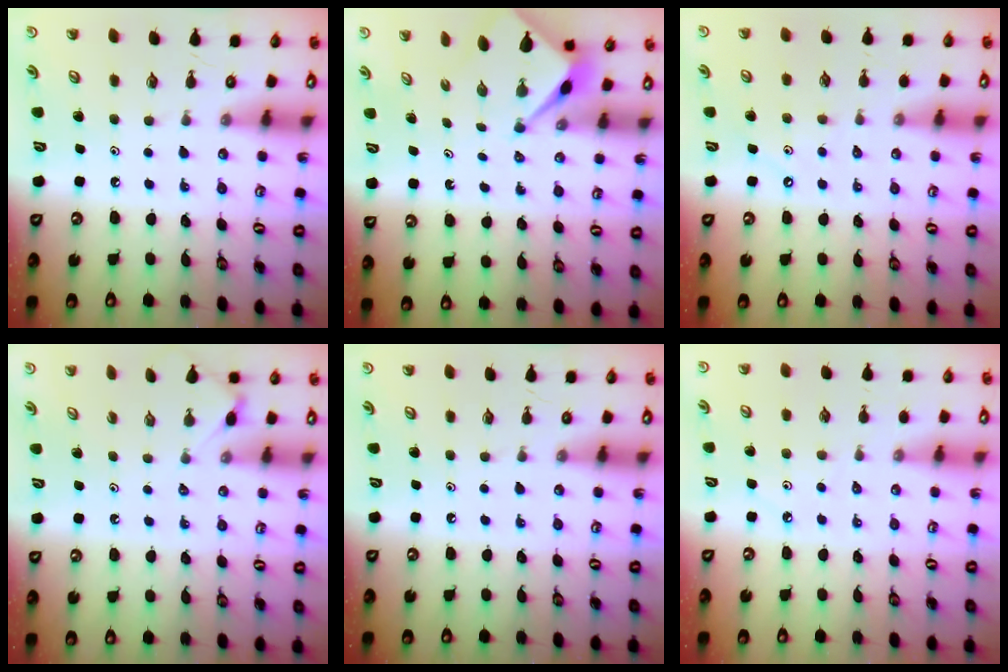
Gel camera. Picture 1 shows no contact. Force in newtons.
{"total": 2.7, "press": 2.7, "slide": 0.1}
{"total": 2.1, "press": 2.0, "slide": 0.3}
{"total": 3.3, "press": 3.2, "slide": 0.6}
{"total": 0.0}
{"total": 2.3, "press": 2.2, "slide": 0.5}